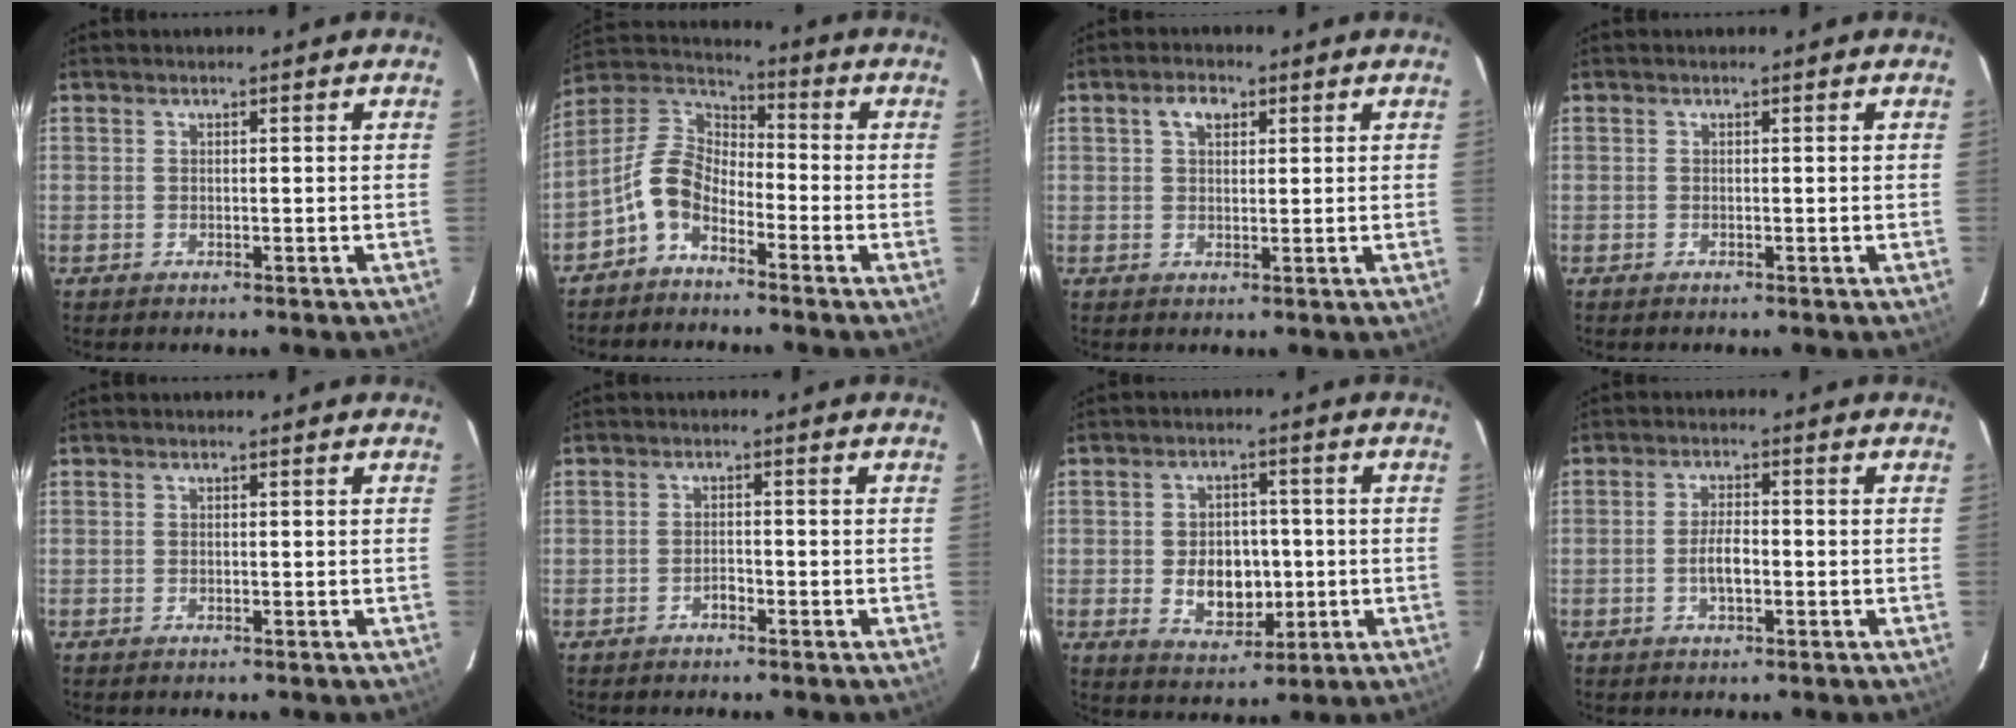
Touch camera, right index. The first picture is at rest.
{"total": 8.9, "force": [-5.0, 5.2, 5.3], "torque": [-0.112, 0.022, -0.112]}
{"total": 3.3, "force": [1.4, 2.1, 2.0], "torque": [-0.033, 0.011, 0.026]}
{"total": 0.0}
{"total": 0.0}
{"total": 1.4, "force": [-1.1, 0.7, 0.5], "torque": [-0.010, 0.004, -0.018]}
{"total": 8.8, "force": [-1.1, 6.5, 5.7], "torque": [-0.110, 0.001, -0.002]}
{"total": 3.9, "force": [-1.1, 1.5, 3.4], "torque": [-0.066, 0.000, -0.017]}